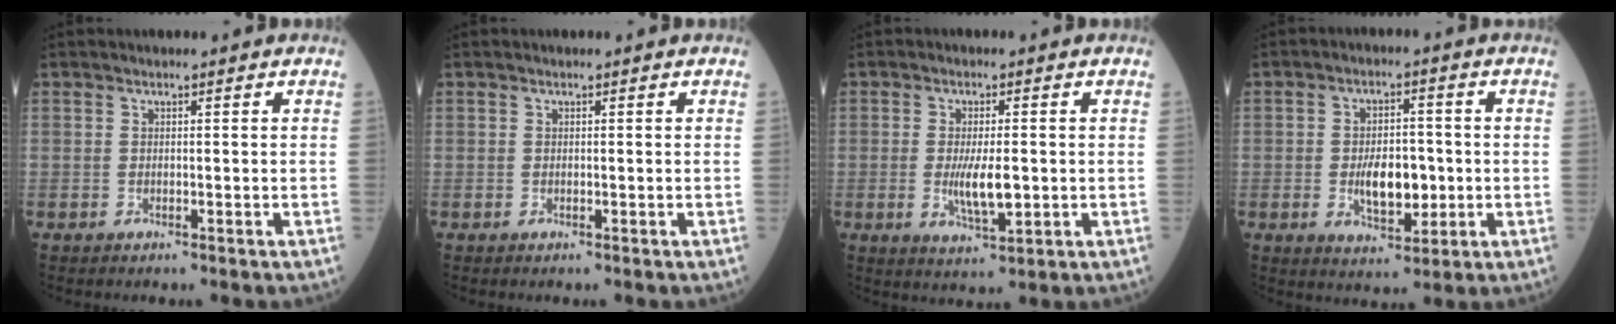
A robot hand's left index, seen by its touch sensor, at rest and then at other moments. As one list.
[{"total": 0.0}, {"total": 5.7, "force": [-0.6, 1.7, 5.4], "torque": [-0.109, -0.015, -0.004]}, {"total": 7.2, "force": [-1.2, 3.8, 6.0], "torque": [-0.108, -0.004, -0.011]}]